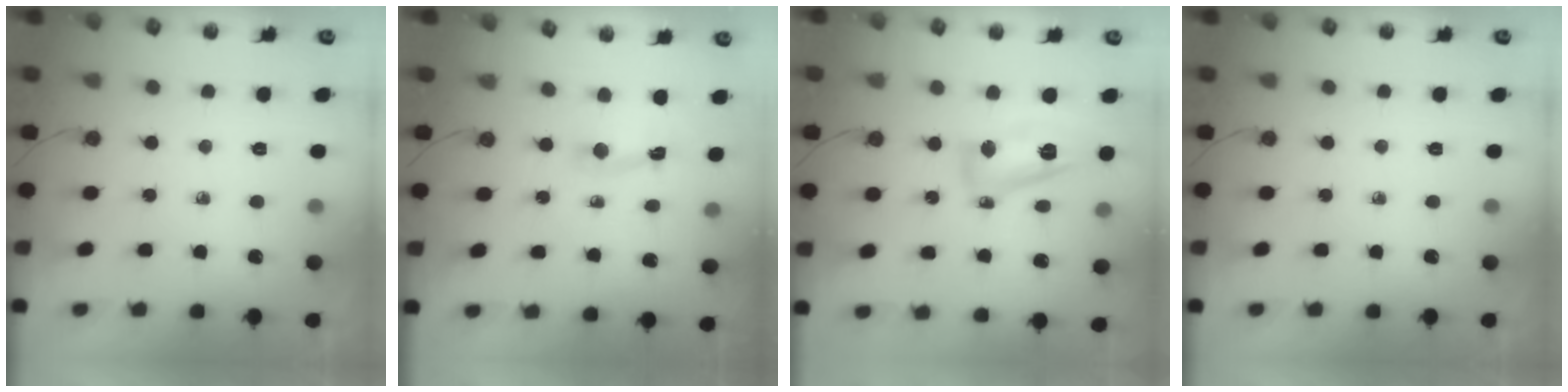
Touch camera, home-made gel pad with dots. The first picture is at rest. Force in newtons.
{"total": 2.7, "press": 2.7, "slide": 0.3}
{"total": 12.6, "press": 12.5, "slide": 1.3}
{"total": 0.0}